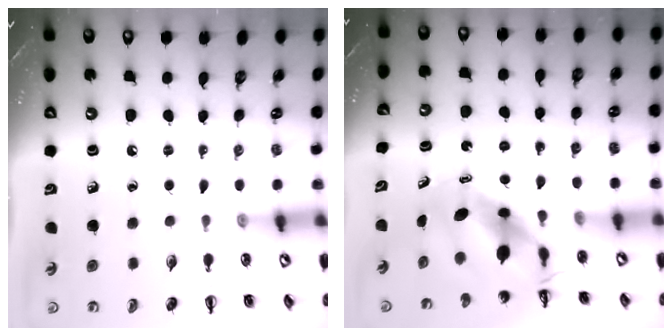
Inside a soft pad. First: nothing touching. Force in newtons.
{"total": 6.4, "press": 6.2, "slide": 1.8}